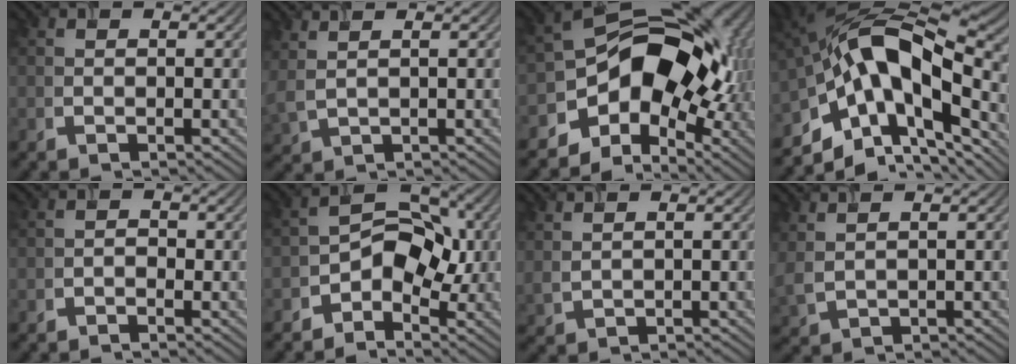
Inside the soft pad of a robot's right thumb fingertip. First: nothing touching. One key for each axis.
{"total": 3.4, "fx": 2.1, "fy": 0.9, "fz": 2.6, "tx": -0.069, "ty": 0.014, "tz": 0.031}
{"total": 12.7, "fx": -3.0, "fy": 9.1, "fz": 8.4, "tx": -0.111, "ty": -0.002, "tz": -0.072}
{"total": 16.4, "fx": -3.7, "fy": 8.8, "fz": 13.4, "tx": -0.236, "ty": 0.006, "tz": -0.069}
{"total": 0.7, "fx": -0.7, "fy": 0.0, "fz": -0.1, "tx": 0.002, "ty": 0.003, "tz": -0.017}
{"total": 5.6, "fx": -2.3, "fy": 3.7, "fz": 3.4, "tx": -0.039, "ty": 0.014, "tz": -0.056}
{"total": 1.9, "fx": 1.5, "fy": 0.3, "fz": 1.1, "tx": -0.031, "ty": 0.002, "tz": 0.033}
{"total": 3.0, "fx": 1.9, "fy": 0.9, "fz": 2.2, "tx": -0.066, "ty": 0.012, "tz": 0.035}